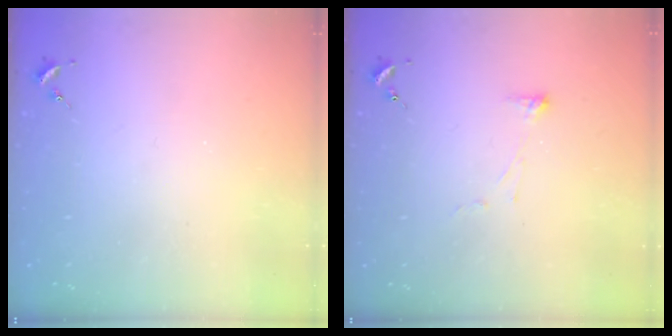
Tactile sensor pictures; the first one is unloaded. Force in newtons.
{"total": 3.1, "press": 3.0, "slide": 0.7}